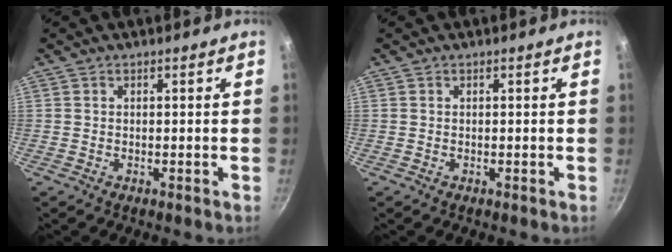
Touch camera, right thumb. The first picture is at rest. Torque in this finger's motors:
{"motor_torque": [-0.02, 0.02, 0.00, 0.00, 0.00]}